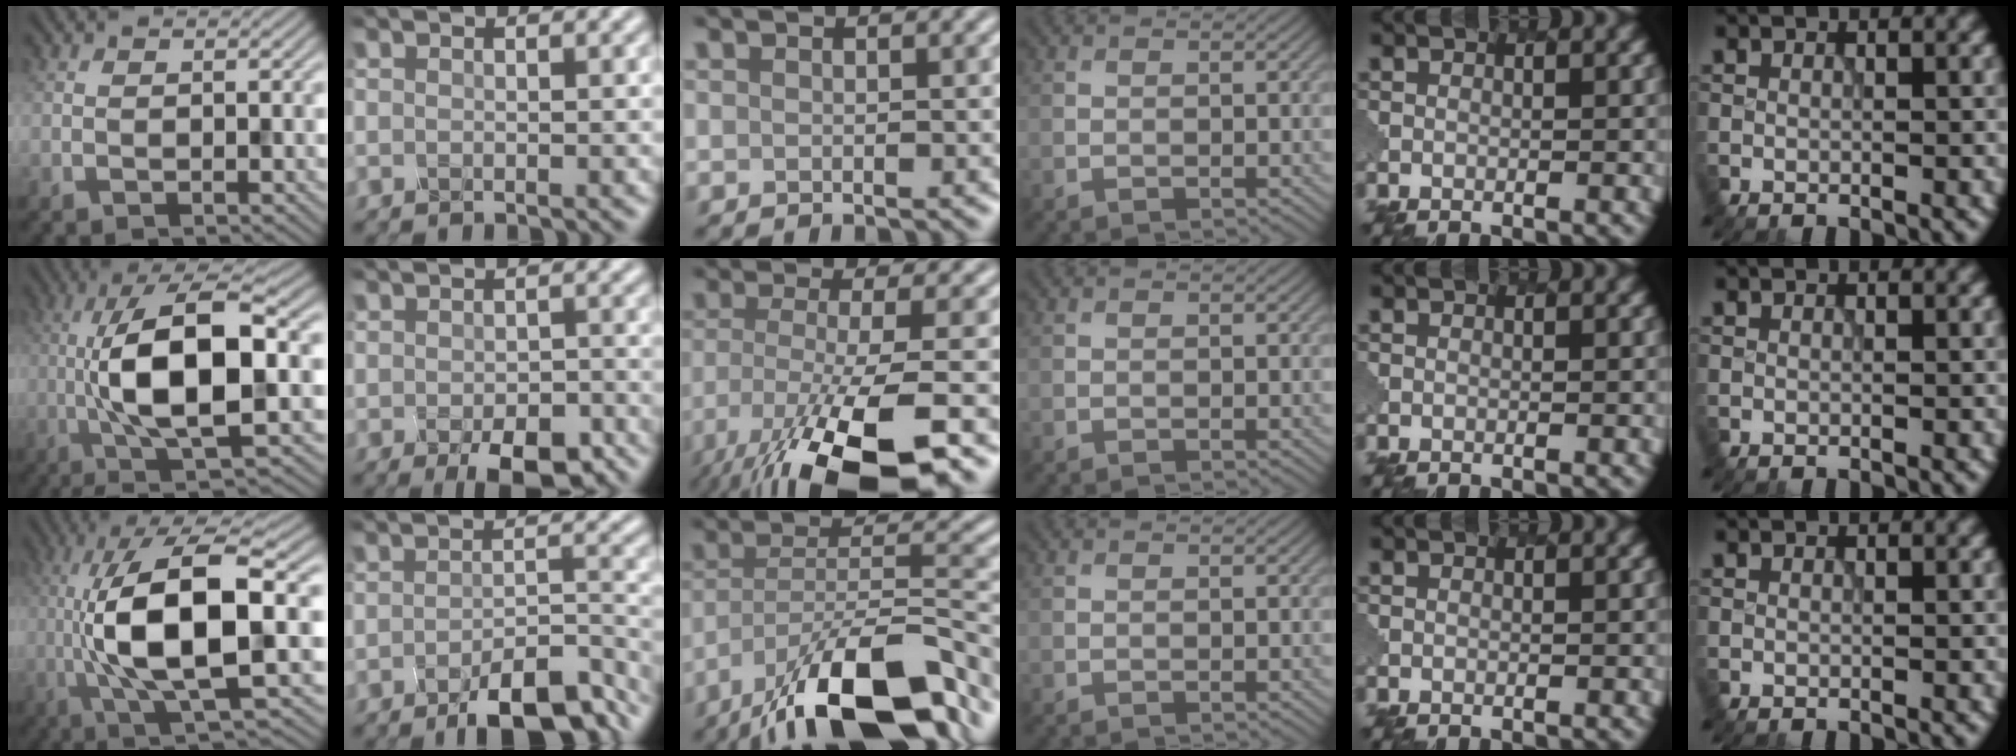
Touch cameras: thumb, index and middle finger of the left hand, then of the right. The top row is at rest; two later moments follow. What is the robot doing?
{"motion": "dispense", "object": "glue stick"}